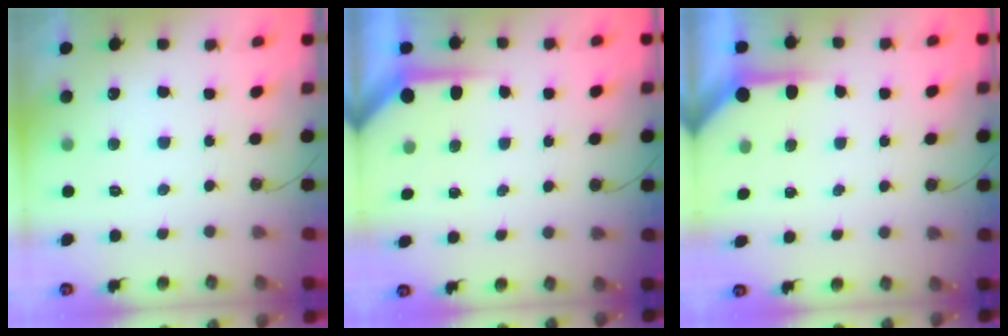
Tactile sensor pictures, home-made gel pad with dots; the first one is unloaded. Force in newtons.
{"total": 3.9, "press": 3.9, "slide": 0.4}
{"total": 3.9, "press": 3.9, "slide": 0.3}